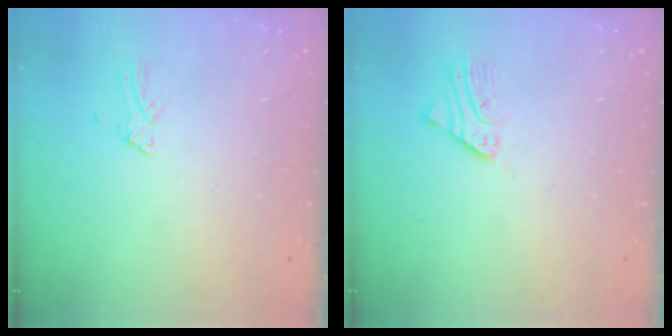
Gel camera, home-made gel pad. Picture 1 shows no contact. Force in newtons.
{"total": 2.2, "press": 2.2, "slide": 0.2}